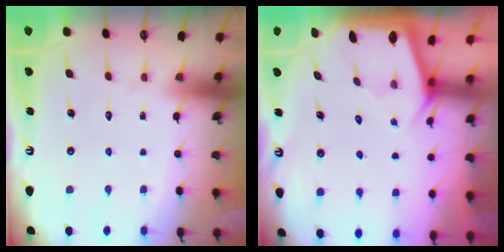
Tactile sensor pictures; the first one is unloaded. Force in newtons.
{"total": 1.9, "press": 1.9, "slide": 0.2}